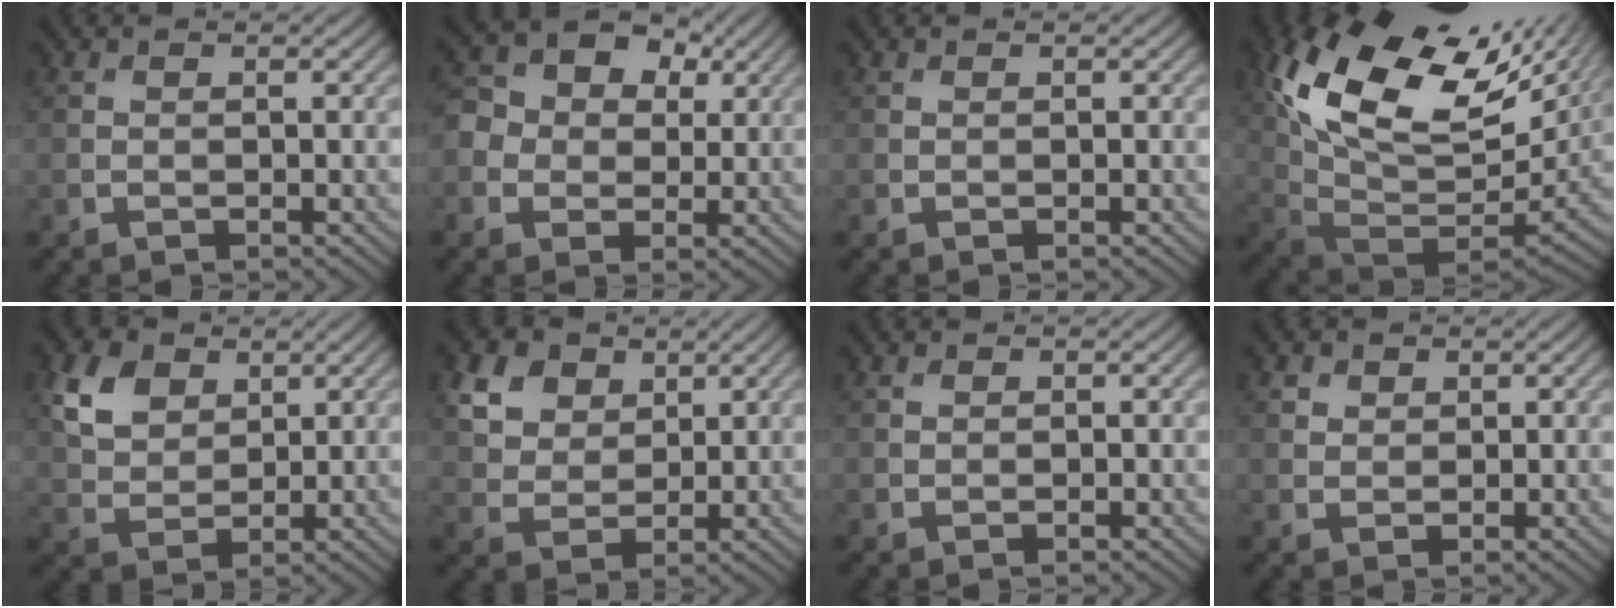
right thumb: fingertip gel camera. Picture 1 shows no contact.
{"total": 8.1, "force": [1.4, 6.9, 4.1], "torque": [-0.104, 0.014, 0.012]}
{"total": 0.0}
{"total": 19.0, "force": [8.7, 9.8, 13.8], "torque": [-0.276, 0.002, 0.171]}
{"total": 6.2, "force": [3.1, 4.2, 3.3], "torque": [-0.081, 0.002, 0.060]}
{"total": 7.2, "force": [3.8, 5.1, 3.3], "torque": [-0.108, -0.001, 0.077]}
{"total": 0.0}
{"total": 1.9, "force": [1.2, 1.4, 0.6], "torque": [-0.015, -0.006, 0.024]}